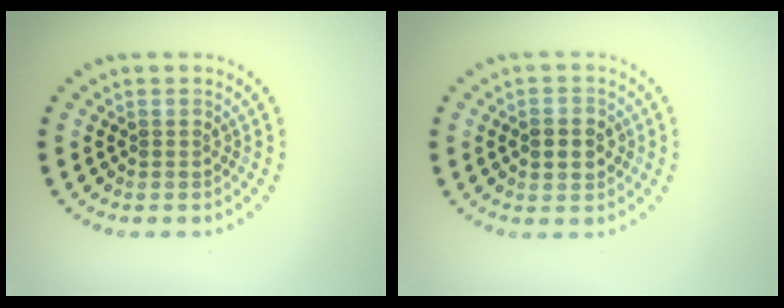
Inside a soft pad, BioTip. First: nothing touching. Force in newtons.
{"total": 2.4, "press": 2.4, "slide": 0.2}